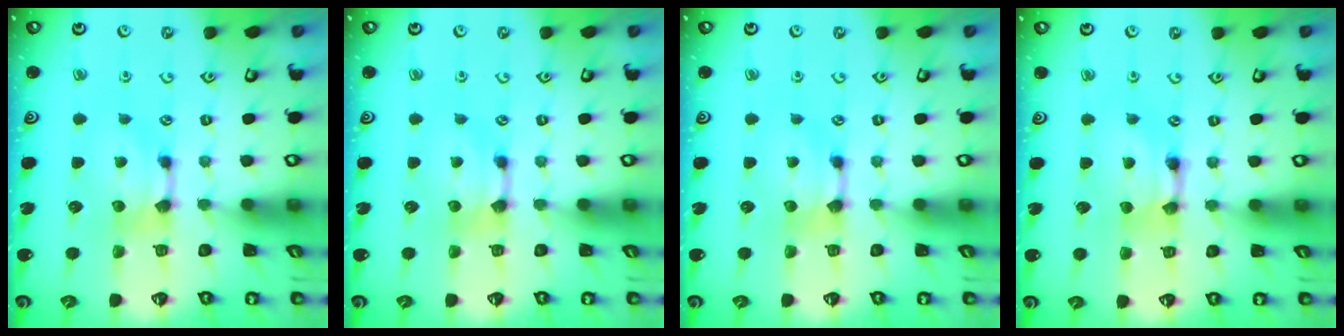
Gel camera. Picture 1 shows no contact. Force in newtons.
{"total": 0.0}
{"total": 0.0}
{"total": 2.1, "press": 2.1, "slide": 0.2}